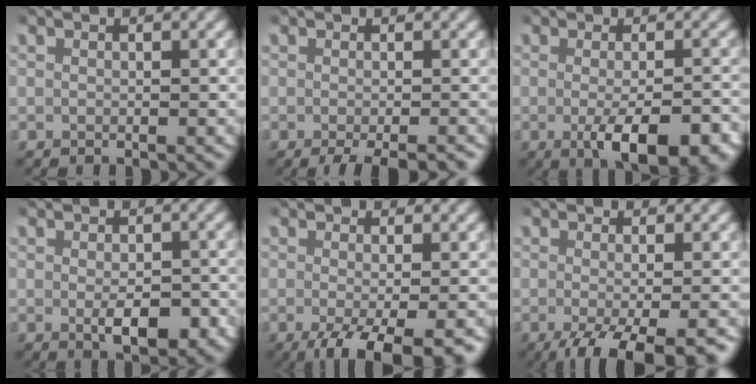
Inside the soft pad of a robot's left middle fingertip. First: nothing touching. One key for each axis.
{"total": 4.2, "fx": -3.2, "fy": 1.0, "fz": 2.5, "tx": -0.026, "ty": -0.009, "tz": -0.041}
{"total": 6.7, "fx": -2.8, "fy": 2.4, "fz": 5.6, "tx": -0.085, "ty": -0.021, "tz": -0.034}
{"total": 4.0, "fx": -1.0, "fy": 2.0, "fz": 3.4, "tx": -0.049, "ty": -0.016, "tz": -0.011}
{"total": 6.0, "fx": -3.3, "fy": 1.8, "fz": 4.7, "tx": -0.078, "ty": -0.030, "tz": -0.034}
{"total": 6.5, "fx": -3.8, "fy": 2.1, "fz": 4.8, "tx": -0.078, "ty": -0.031, "tz": -0.041}